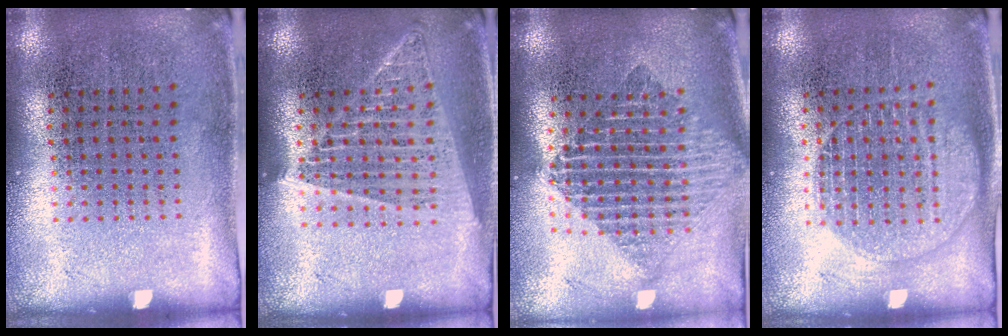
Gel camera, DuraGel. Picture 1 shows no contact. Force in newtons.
{"total": 1.5, "press": 1.4, "slide": 0.6}
{"total": 1.9, "press": 1.6, "slide": 1.1}
{"total": 1.3, "press": 1.3, "slide": 0.2}